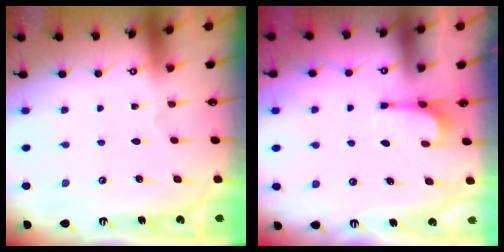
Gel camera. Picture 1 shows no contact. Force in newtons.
{"total": 2.7, "press": 2.6, "slide": 0.5}